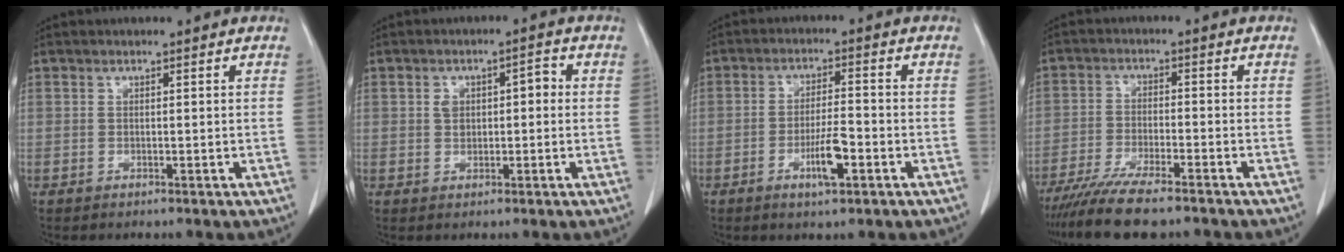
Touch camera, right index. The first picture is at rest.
{"total": 3.9, "force": [0.4, 2.4, 3.0], "torque": [-0.050, 0.024, 0.010]}
{"total": 5.8, "force": [-2.5, 0.9, 5.1], "torque": [-0.094, -0.003, -0.043]}
{"total": 10.2, "force": [-8.4, 1.1, 5.6], "torque": [-0.091, -0.025, -0.139]}